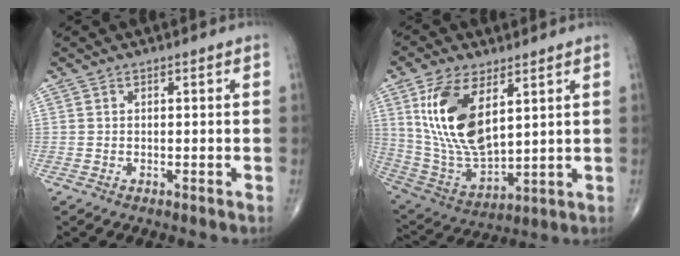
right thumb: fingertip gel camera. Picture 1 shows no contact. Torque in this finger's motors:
{"motor_torque": [-0.46, 2.47, 1.87, 0.90, 0.61]}